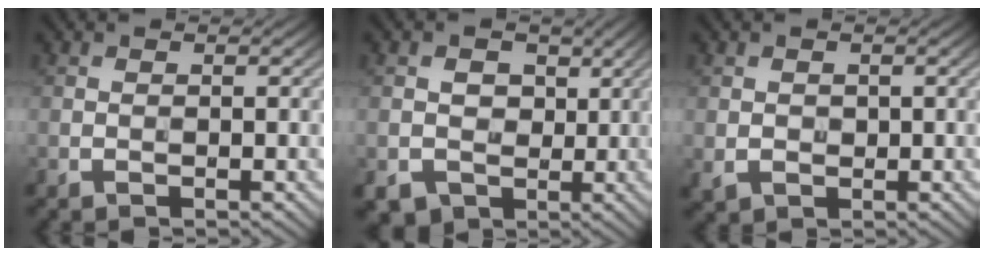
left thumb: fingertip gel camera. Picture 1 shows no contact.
{"total": 4.6, "force": [-0.1, 4.4, 1.5], "torque": [-0.032, -0.003, -0.007]}
{"total": 1.8, "force": [0.1, 1.6, 0.8], "torque": [-0.022, -0.007, 0.005]}